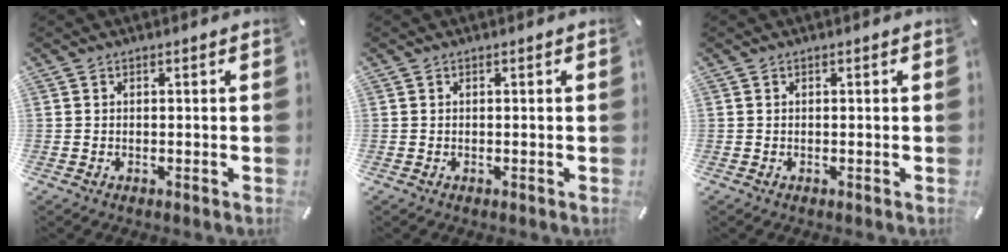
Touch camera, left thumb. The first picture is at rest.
{"total": 0.0}
{"total": 0.0}